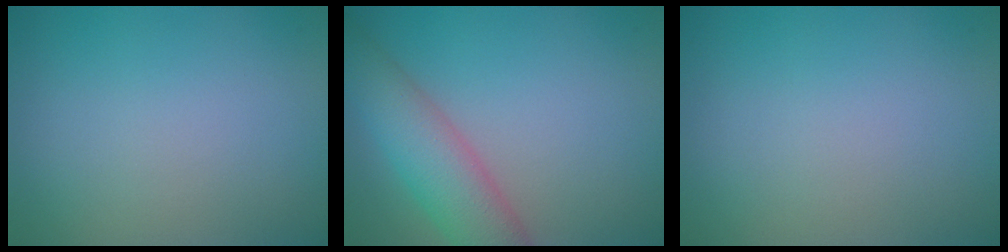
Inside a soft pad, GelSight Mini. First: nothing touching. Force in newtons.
{"total": 5.8, "press": 5.8, "slide": 0.2}
{"total": 0.0}